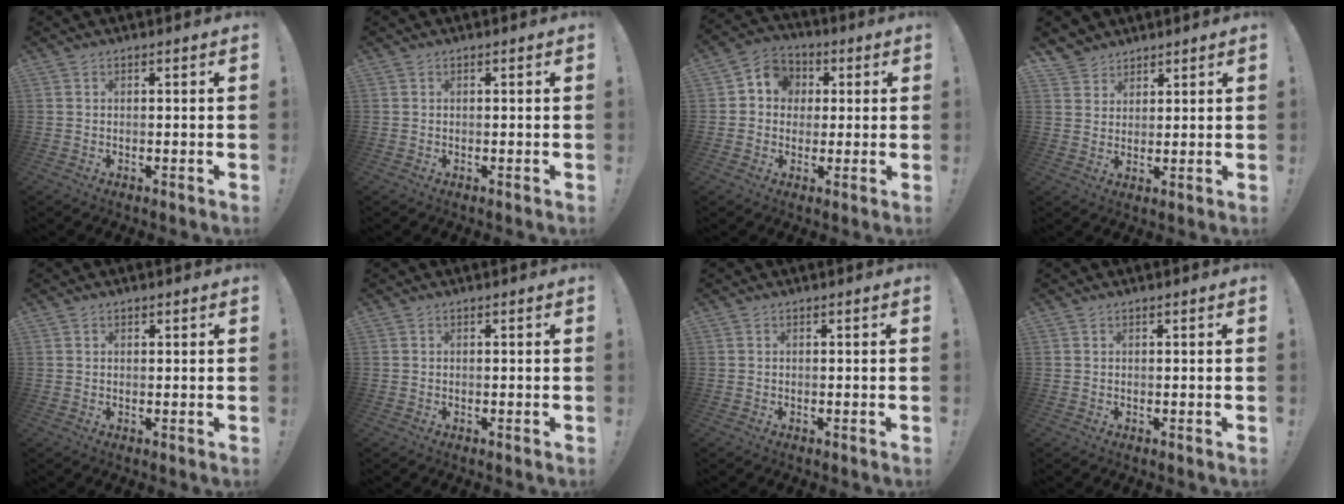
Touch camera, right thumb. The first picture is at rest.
{"total": 0.0}
{"total": 8.0, "force": [0.7, 7.4, 3.0], "torque": [-0.033, 0.004, 0.017]}
{"total": 5.0, "force": [4.0, 3.0, 0.1], "torque": [-0.004, -0.026, 0.079]}
{"total": 0.7, "force": [0.5, 0.5, 0.2], "torque": [-0.002, 0.000, 0.010]}
{"total": 0.0}
{"total": 0.0}
{"total": 0.0}